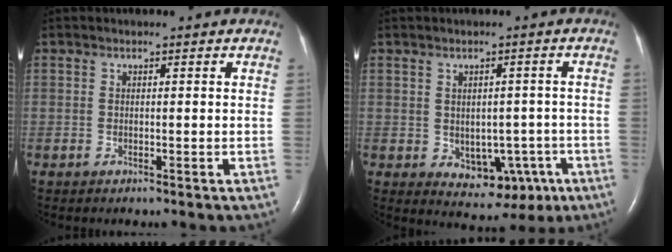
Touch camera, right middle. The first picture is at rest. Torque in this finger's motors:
{"motor_torque": [0.29, -0.36, 0.28, 0.03]}